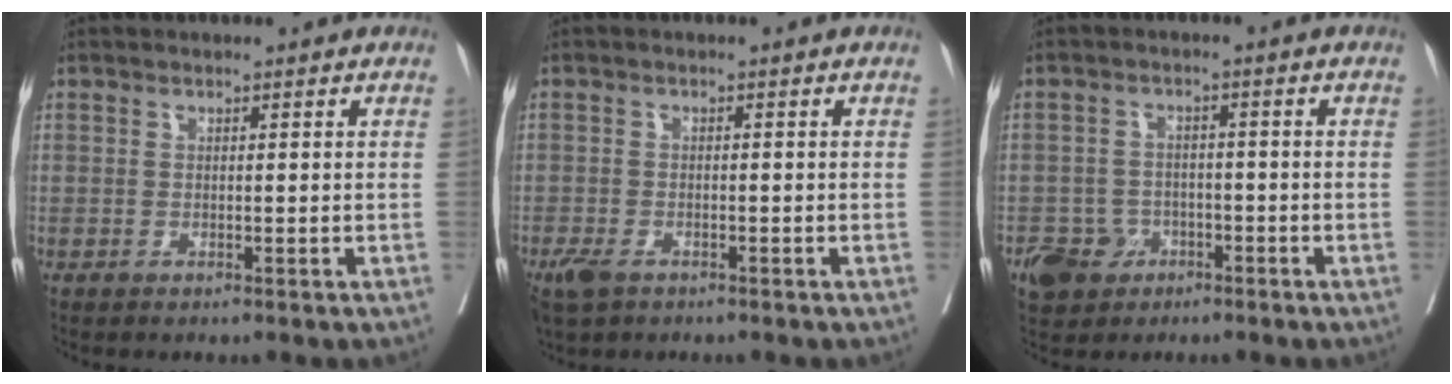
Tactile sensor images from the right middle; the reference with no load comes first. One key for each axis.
{"total": 4.1, "fx": -2.7, "fy": 2.1, "fz": 2.3, "tx": -0.050, "ty": -0.008, "tz": -0.044}
{"total": 5.1, "fx": -2.8, "fy": 4.1, "fz": 0.9, "tx": -0.014, "ty": 0.009, "tz": -0.044}